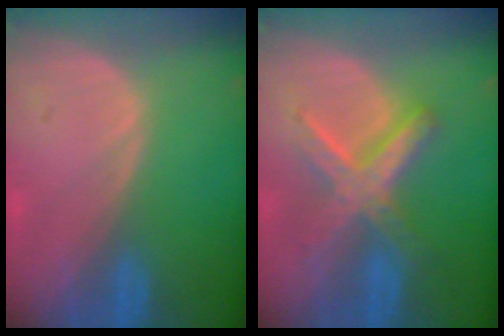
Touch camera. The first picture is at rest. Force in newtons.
{"total": 7.3, "press": 7.3, "slide": 0.5}